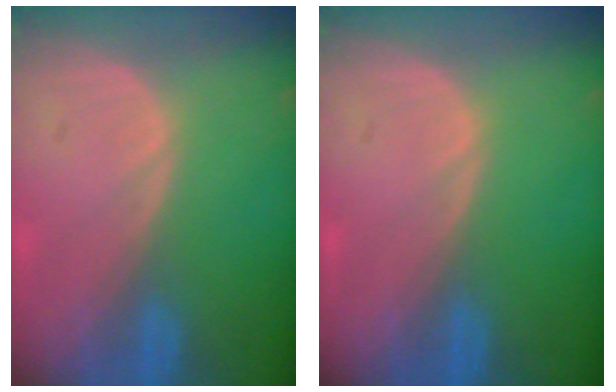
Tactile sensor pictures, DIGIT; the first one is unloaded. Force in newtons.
{"total": 0.0}